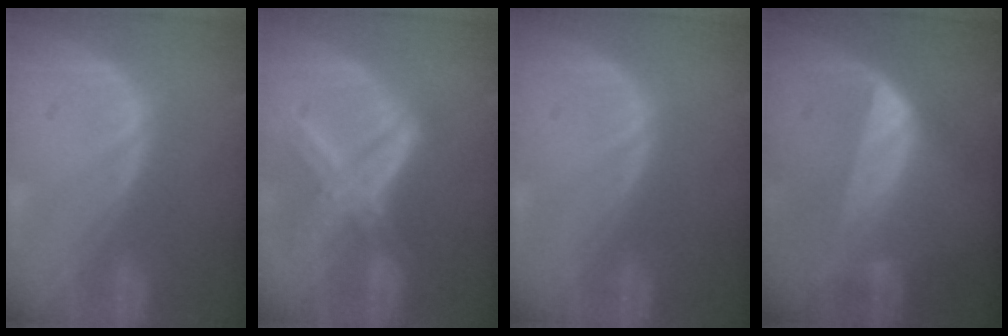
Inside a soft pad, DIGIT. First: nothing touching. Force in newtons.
{"total": 8.2, "press": 7.1, "slide": 4.1}
{"total": 0.0}
{"total": 6.4, "press": 6.3, "slide": 1.0}